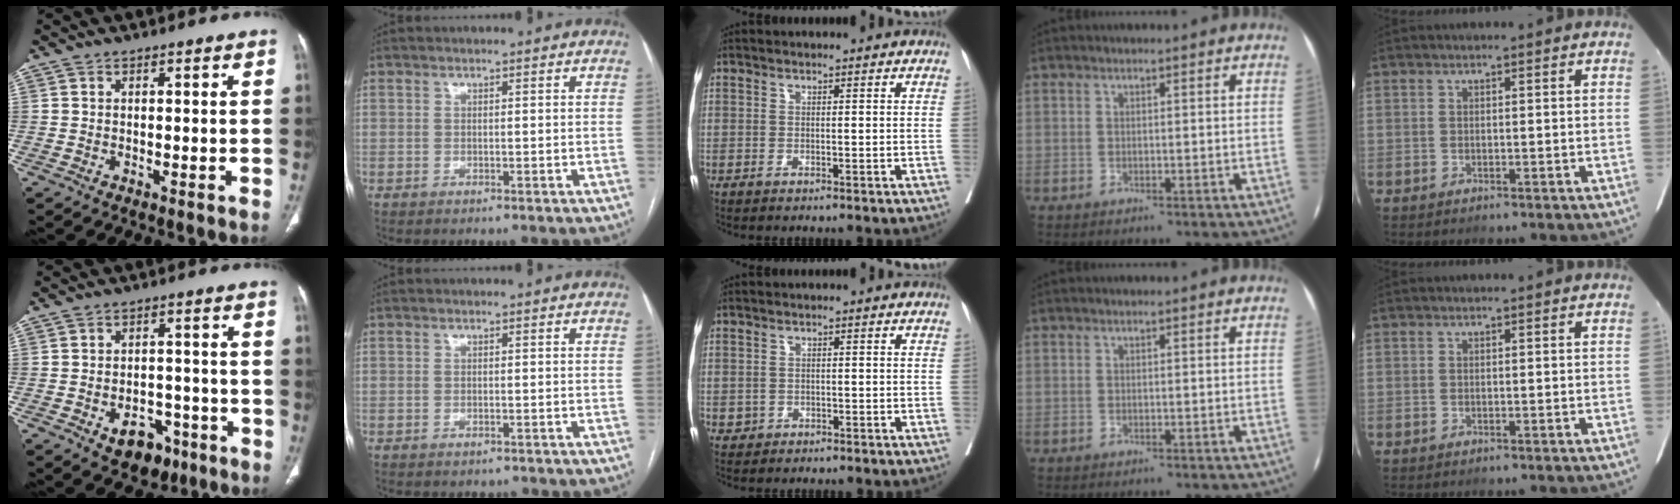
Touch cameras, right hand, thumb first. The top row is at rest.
{"thumb": {"total": 8.0, "force": [-4.1, 5.4, 4.2], "torque": [-0.034, 0.032, -0.051]}, "index": {"total": 1.0, "force": [-0.9, 0.5, 0.3], "torque": [-0.007, -0.001, -0.008]}, "middle": {"total": 1.2, "force": [-0.6, 1.0, 0.2], "torque": [-0.003, 0.004, -0.007]}}